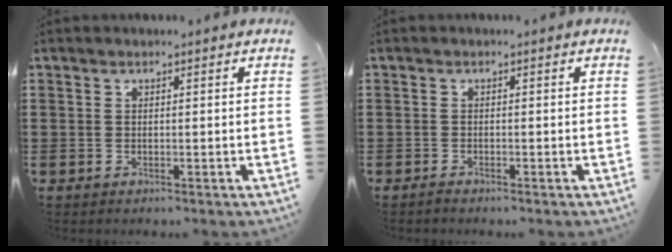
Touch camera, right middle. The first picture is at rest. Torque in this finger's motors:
{"motor_torque": [-0.37, 0.06, 0.03, -0.01]}